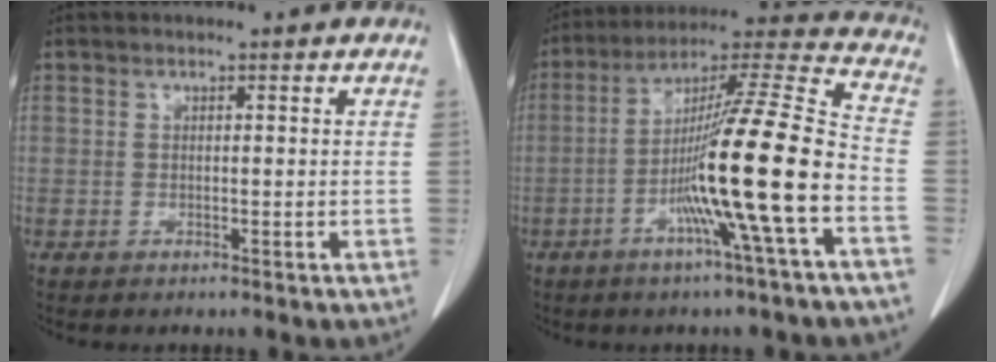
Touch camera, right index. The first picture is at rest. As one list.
[{"total": 17.1, "force": [-5.4, -1.4, 16.2], "torque": [-0.275, 0.002, -0.103]}]